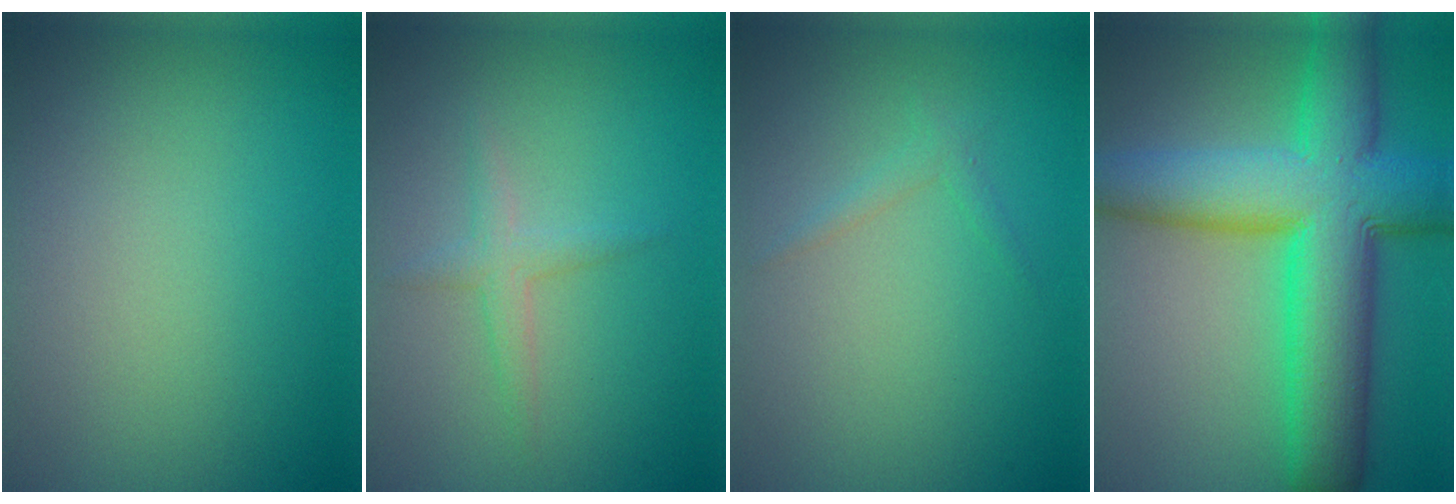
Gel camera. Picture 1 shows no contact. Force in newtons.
{"total": 1.5, "press": 1.5, "slide": 0.1}
{"total": 0.9, "press": 0.9, "slide": 0.0}
{"total": 12.6, "press": 12.6, "slide": 0.5}